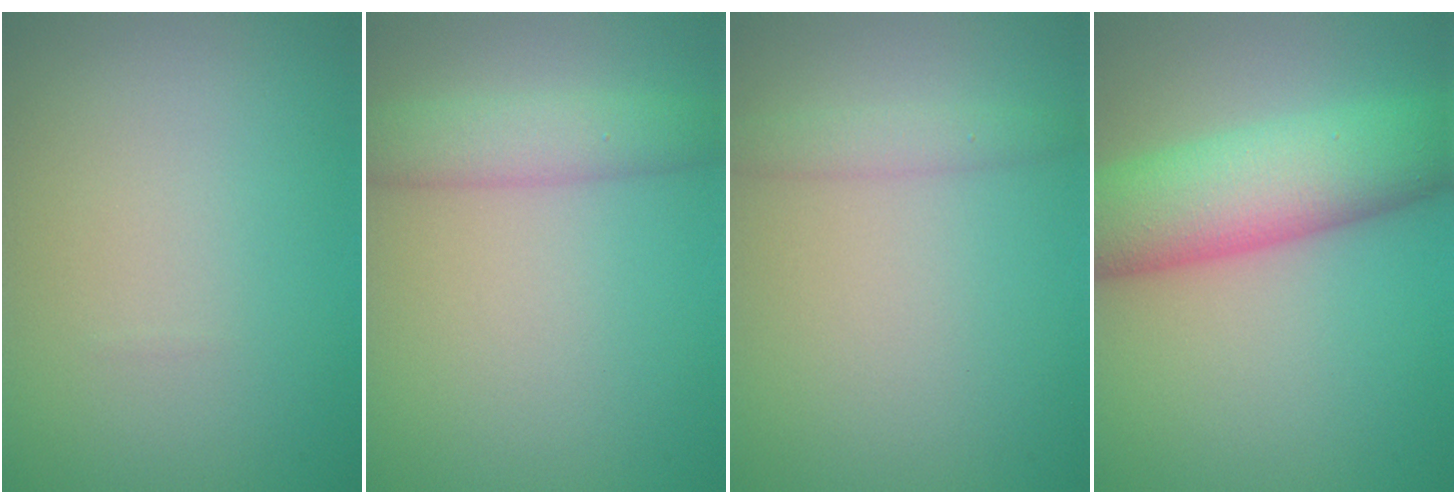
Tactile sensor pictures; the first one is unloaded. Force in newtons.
{"total": 3.7, "press": 3.7, "slide": 0.1}
{"total": 1.7, "press": 1.7, "slide": 0.2}
{"total": 9.4, "press": 9.4, "slide": 0.3}